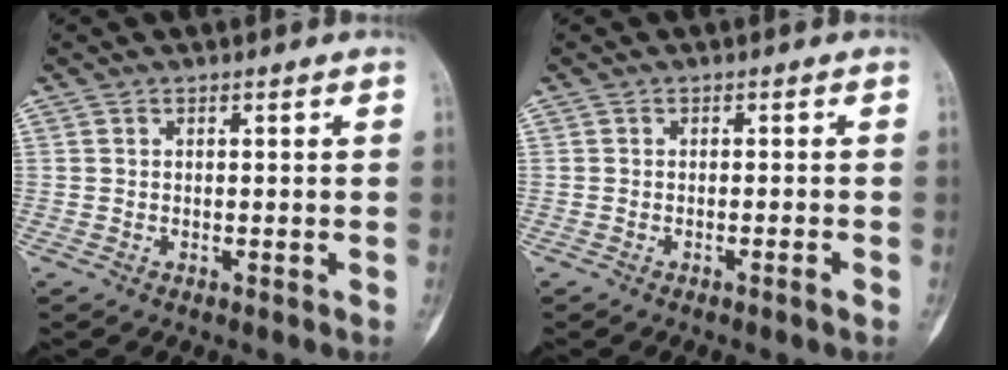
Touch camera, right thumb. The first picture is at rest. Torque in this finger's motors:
{"motor_torque": [-0.29, -0.03, -0.12, 0.24, -0.10]}